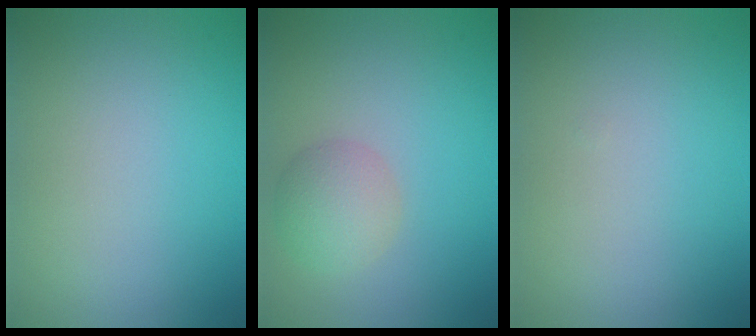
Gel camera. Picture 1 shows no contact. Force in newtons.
{"total": 3.2, "press": 3.2, "slide": 0.0}
{"total": 0.0}